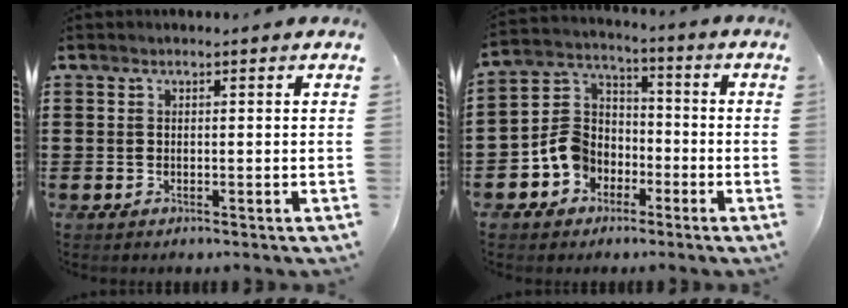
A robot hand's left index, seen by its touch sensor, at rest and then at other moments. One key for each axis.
{"total": 7.4, "fx": -3.3, "fy": 6.2, "fz": 2.1, "tx": -0.084, "ty": 0.013, "tz": -0.073}